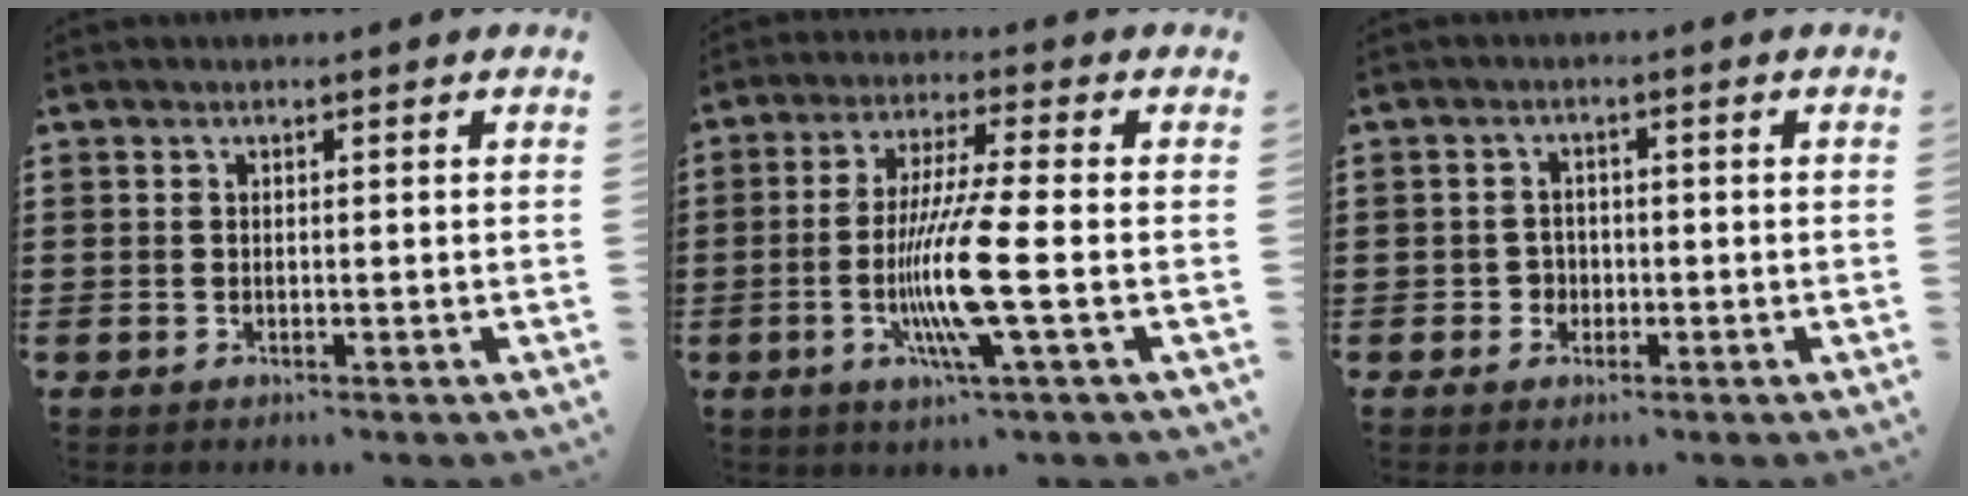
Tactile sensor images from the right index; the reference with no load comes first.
{"total": 10.9, "force": [-2.7, 0.1, 10.6], "torque": [-0.214, -0.020, -0.058]}
{"total": 2.1, "force": [-0.8, 1.8, 0.5], "torque": [-0.016, 0.002, -0.019]}